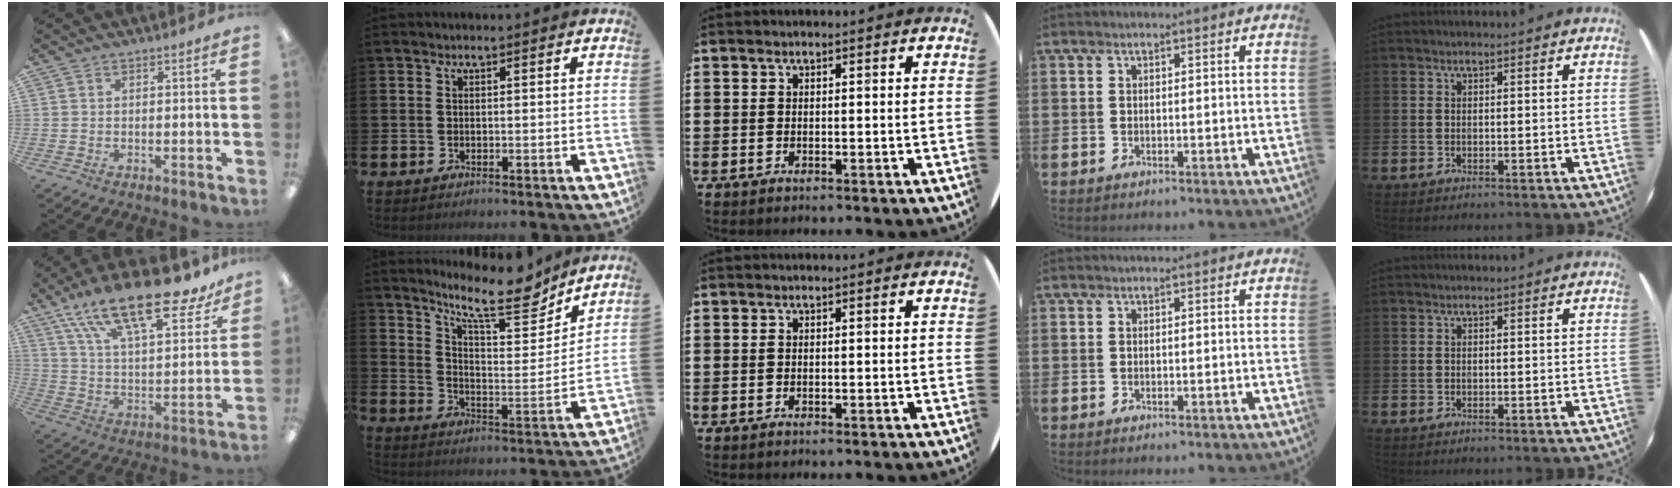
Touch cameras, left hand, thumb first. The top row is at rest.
{"thumb": {"total": 22.1, "force": [16.0, 6.6, 13.6], "torque": [-0.216, -0.099, 0.267]}, "index": {"total": 12.7, "force": [10.1, 2.9, 7.0], "torque": [-0.138, -0.056, 0.172]}}